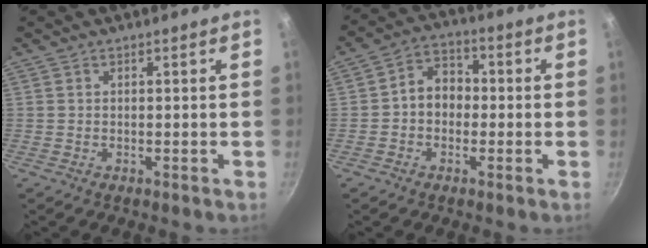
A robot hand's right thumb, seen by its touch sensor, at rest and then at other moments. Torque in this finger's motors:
{"motor_torque": [-0.22, 0.38, 0.52, 0.14, 0.07]}